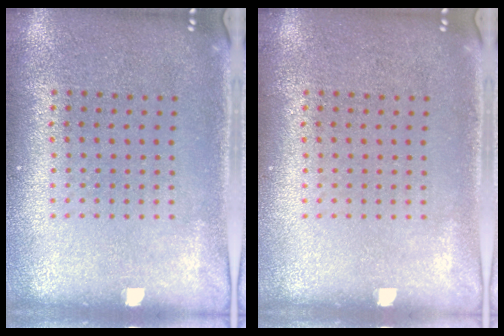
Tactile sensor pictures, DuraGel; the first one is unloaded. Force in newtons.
{"total": 0.0}